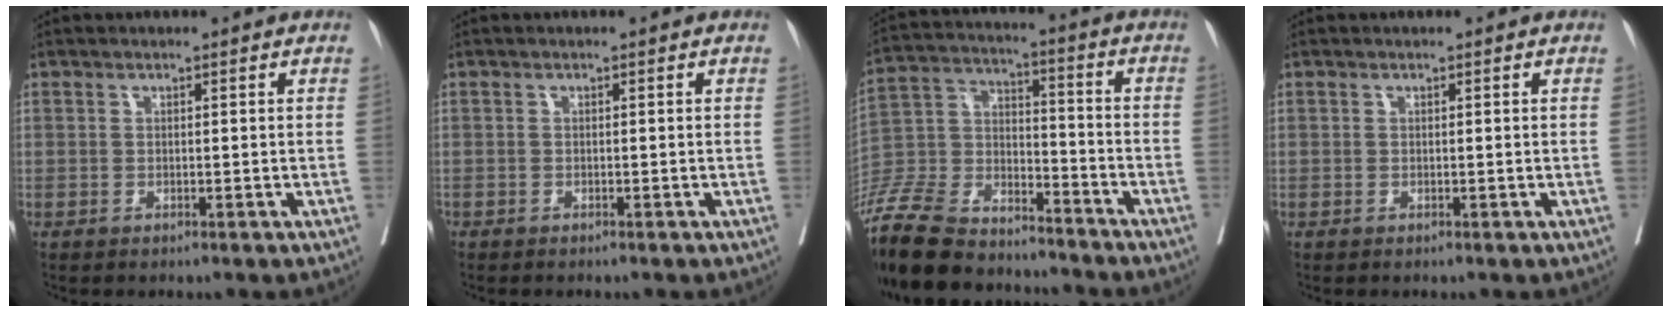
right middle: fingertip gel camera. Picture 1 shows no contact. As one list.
[{"total": 0.0}, {"total": 21.0, "force": [-18.1, 6.0, 8.8], "torque": [-0.215, -0.017, -0.325]}, {"total": 0.0}]